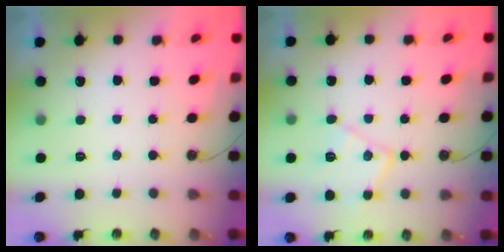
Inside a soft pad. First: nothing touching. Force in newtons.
{"total": 13.1, "press": 13.1, "slide": 0.8}